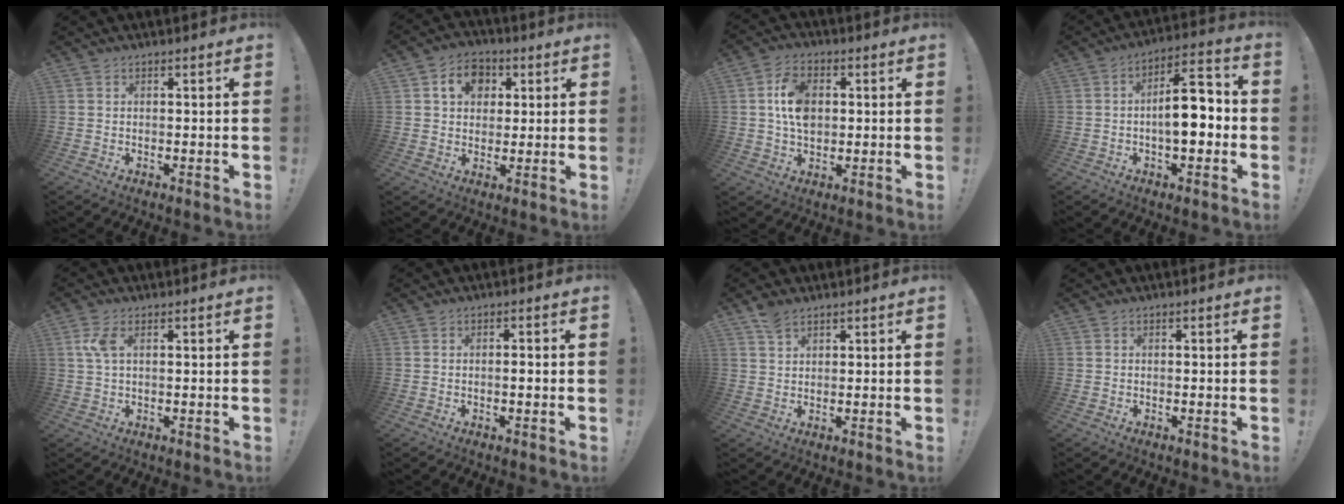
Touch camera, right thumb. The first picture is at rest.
{"total": 9.0, "force": [3.0, 7.4, 4.3], "torque": [-0.063, 0.000, 0.057]}
{"total": 10.0, "force": [1.0, 7.1, 7.0], "torque": [-0.120, 0.009, 0.020]}
{"total": 12.8, "force": [-1.7, 5.8, 11.3], "torque": [-0.162, 0.013, -0.034]}
{"total": 4.5, "force": [1.5, 1.9, 3.8], "torque": [-0.078, 0.005, 0.028]}
{"total": 1.6, "force": [-0.4, 0.3, 1.5], "torque": [-0.020, 0.000, -0.010]}
{"total": 4.6, "force": [3.4, 2.2, 2.2], "torque": [-0.034, -0.015, 0.064]}
{"total": 0.0}